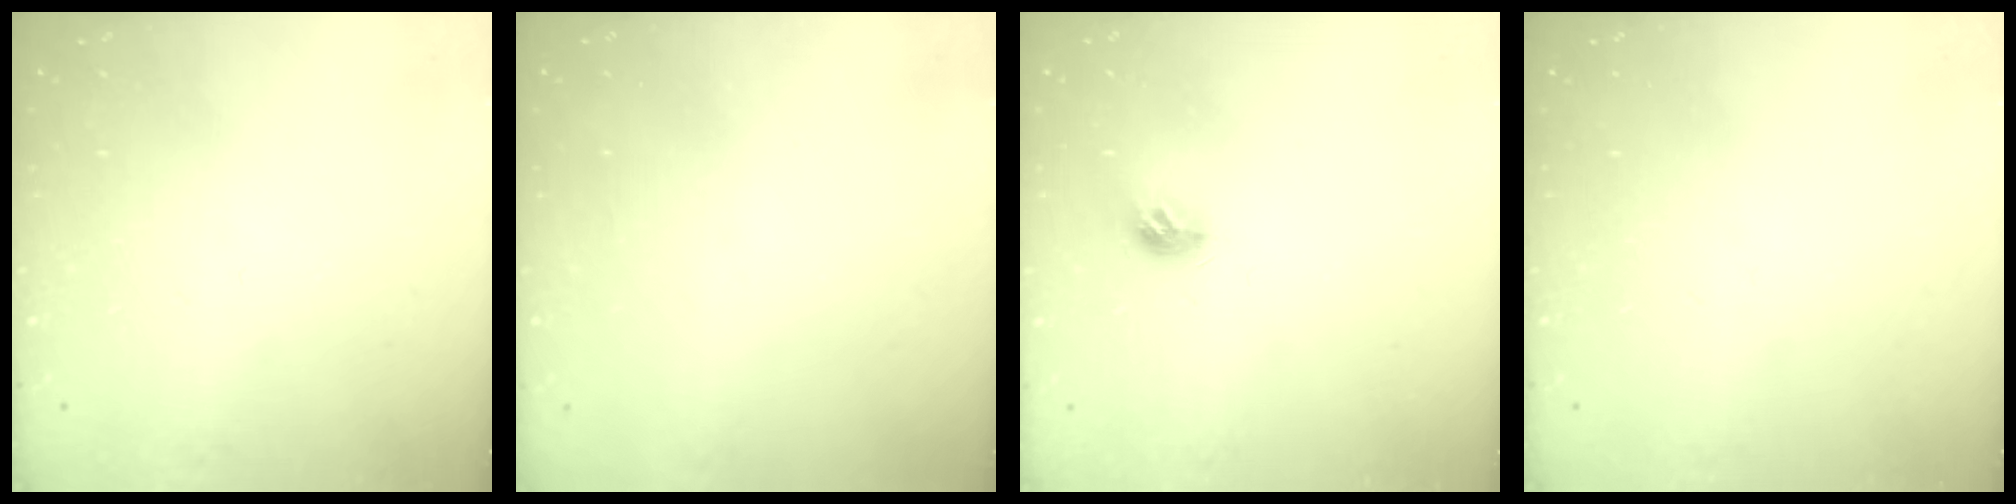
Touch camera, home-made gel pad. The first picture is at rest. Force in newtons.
{"total": 0.9, "press": 0.9, "slide": 0.1}
{"total": 7.5, "press": 7.5, "slide": 0.1}
{"total": 0.0}